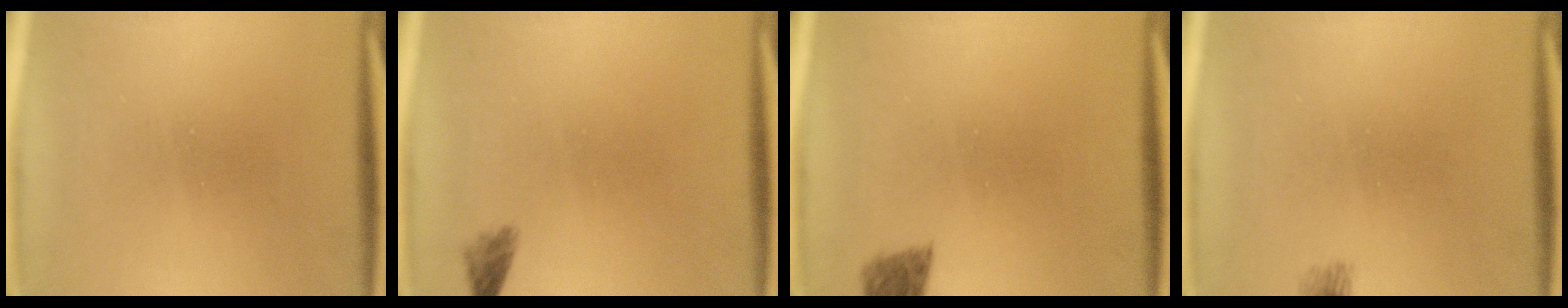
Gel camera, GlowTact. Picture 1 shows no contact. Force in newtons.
{"total": 1.6}
{"total": 2.7}
{"total": 1.6}